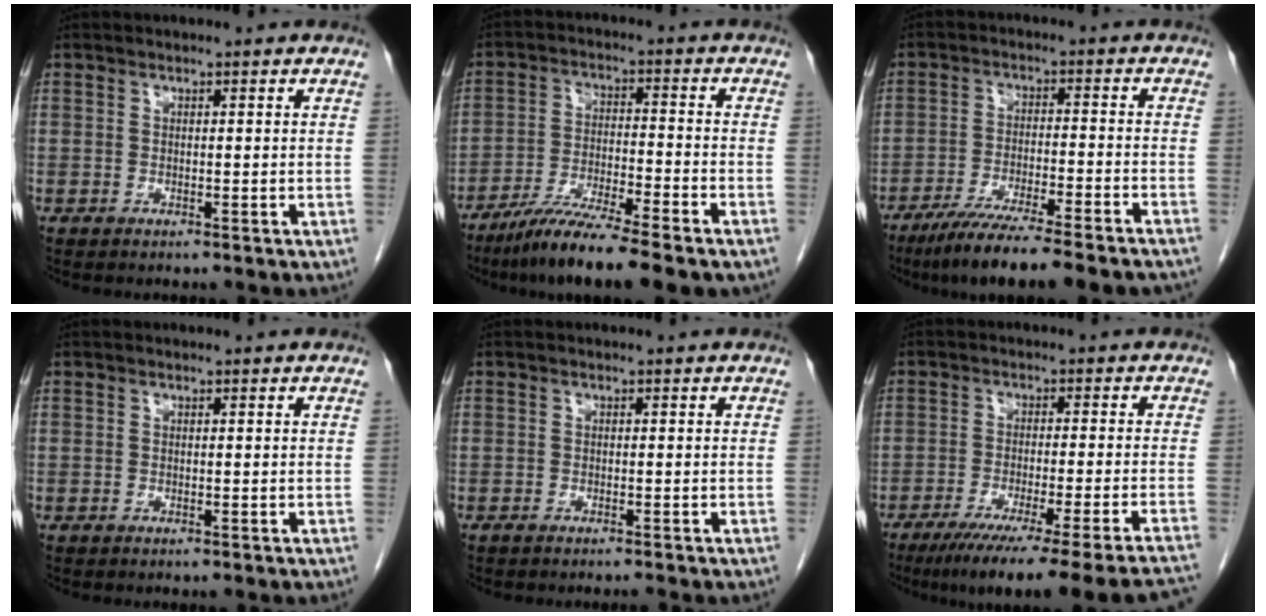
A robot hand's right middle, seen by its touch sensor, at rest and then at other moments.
{"total": 10.7, "force": [-8.3, -0.1, 6.7], "torque": [-0.120, -0.034, -0.146]}
{"total": 13.7, "force": [-11.2, 0.5, 7.8], "torque": [-0.124, -0.036, -0.177]}
{"total": 0.0}
{"total": 1.2, "force": [-1.1, -0.1, 0.5], "torque": [-0.008, 0.000, -0.017]}
{"total": 22.1, "force": [-18.8, -1.6, 11.4], "torque": [-0.092, -0.062, -0.260]}